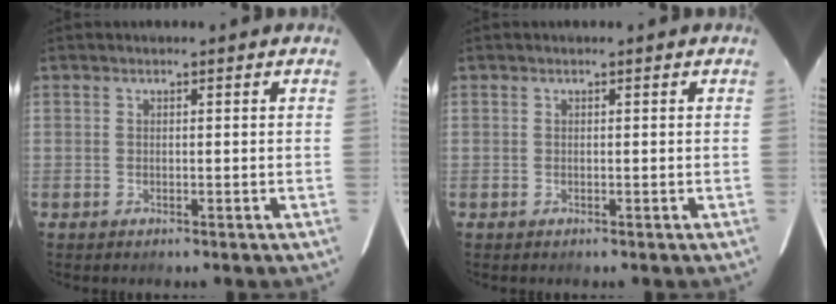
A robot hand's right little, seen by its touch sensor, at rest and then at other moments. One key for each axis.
{"total": 0.0}